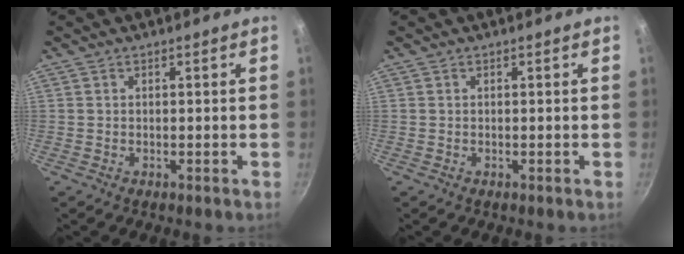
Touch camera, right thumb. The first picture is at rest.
{"total": 0.0}